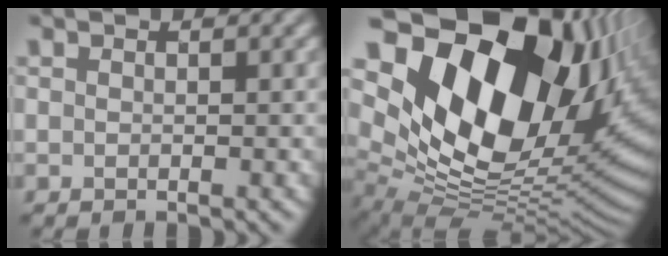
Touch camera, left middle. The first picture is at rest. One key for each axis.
{"total": 20.1, "fx": 7.9, "fy": 12.1, "fz": 14.0, "tx": -0.229, "ty": 0.007, "tz": 0.155}